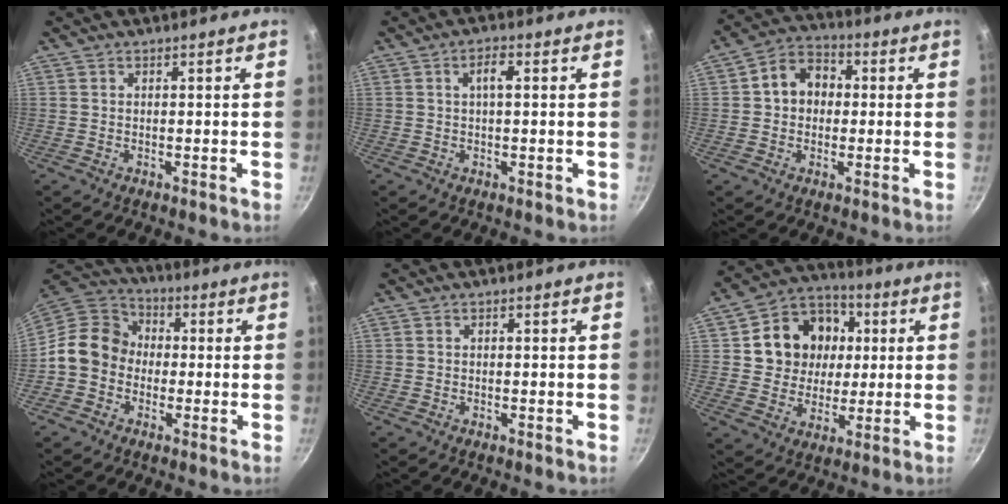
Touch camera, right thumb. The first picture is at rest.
{"total": 3.0, "force": [0.6, 1.1, 2.7], "torque": [-0.051, 0.008, 0.006]}
{"total": 8.6, "force": [0.7, 7.0, 5.0], "torque": [-0.047, 0.021, -0.005]}
{"total": 11.4, "force": [-1.3, 9.9, 5.6], "torque": [-0.062, 0.033, -0.048]}
{"total": 0.0}
{"total": 14.9, "force": [2.9, 12.9, 6.9], "torque": [-0.089, 0.013, 0.044]}